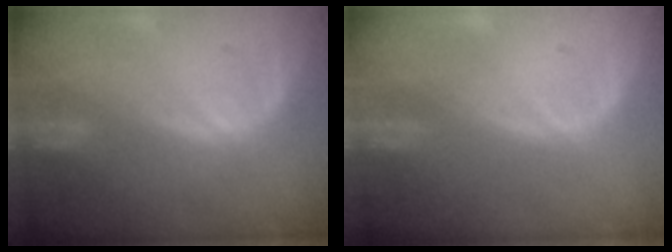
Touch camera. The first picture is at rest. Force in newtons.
{"total": 0.0}